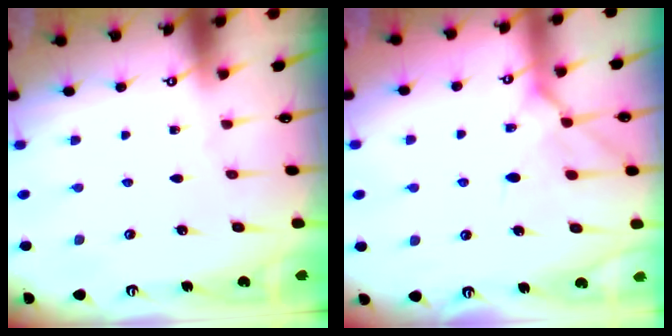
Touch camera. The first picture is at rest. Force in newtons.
{"total": 12.0, "press": 12.0, "slide": 1.0}